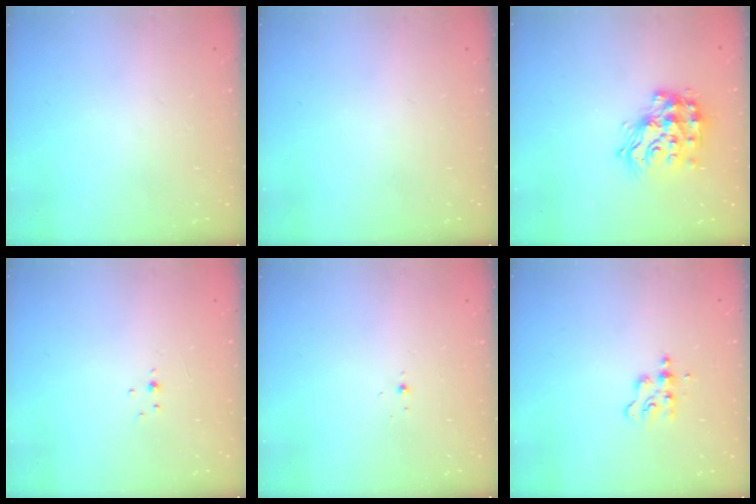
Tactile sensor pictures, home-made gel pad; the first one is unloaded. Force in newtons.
{"total": 0.0}
{"total": 17.9, "press": 17.9, "slide": 1.0}
{"total": 1.5, "press": 1.5, "slide": 0.3}
{"total": 3.0, "press": 2.9, "slide": 0.8}
{"total": 4.4, "press": 4.4, "slide": 0.5}